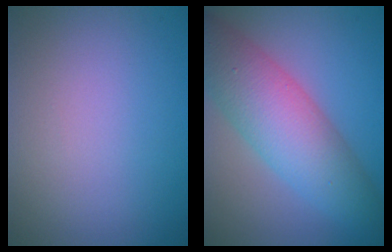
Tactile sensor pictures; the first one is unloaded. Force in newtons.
{"total": 8.0, "press": 8.0, "slide": 0.0}